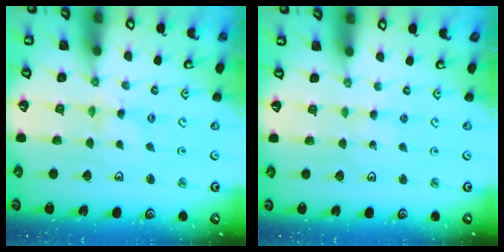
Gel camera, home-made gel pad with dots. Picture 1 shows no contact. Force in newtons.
{"total": 2.3, "press": 2.3, "slide": 0.3}